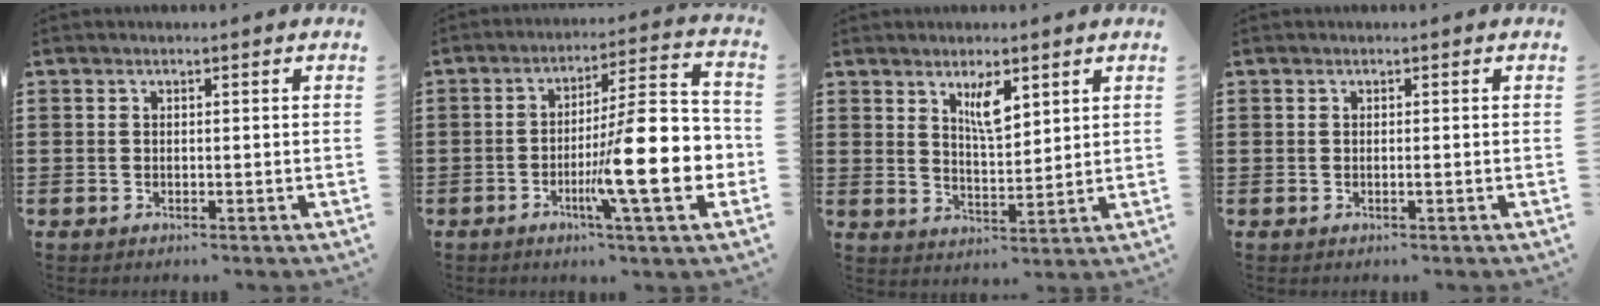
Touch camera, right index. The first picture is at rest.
{"total": 15.9, "force": [-3.9, 2.9, 15.2], "torque": [-0.229, -0.014, -0.064]}
{"total": 6.0, "force": [2.8, 1.7, 5.0], "torque": [-0.091, 0.000, 0.044]}
{"total": 0.0}